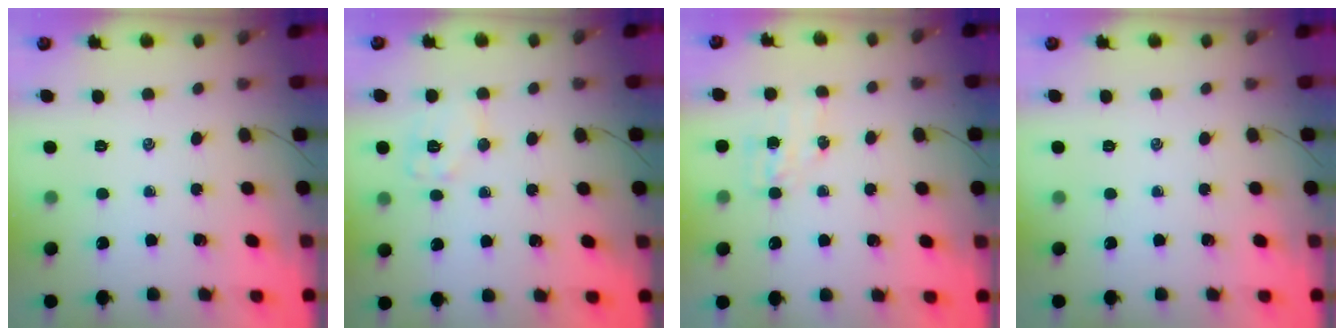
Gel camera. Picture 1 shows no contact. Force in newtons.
{"total": 8.0, "press": 8.0, "slide": 0.4}
{"total": 5.1, "press": 5.0, "slide": 0.8}
{"total": 0.0}